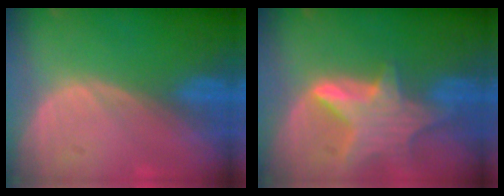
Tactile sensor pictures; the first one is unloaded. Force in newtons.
{"total": 7.9, "press": 7.2, "slide": 3.3}